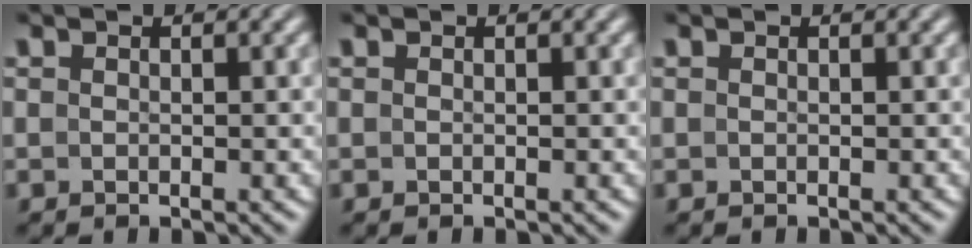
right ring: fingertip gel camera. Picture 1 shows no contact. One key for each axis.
{"total": 0.0}
{"total": 0.0}